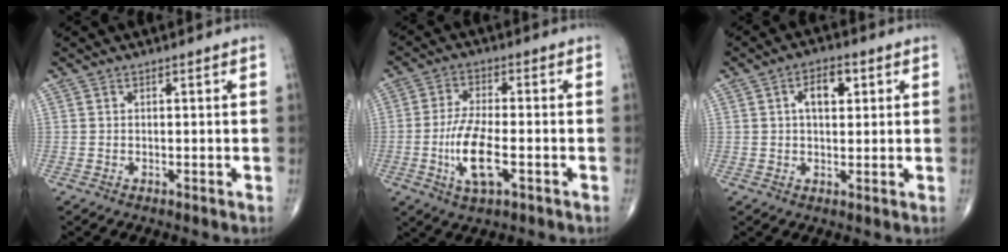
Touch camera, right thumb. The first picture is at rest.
{"total": 9.5, "force": [-2.6, 3.4, 8.4], "torque": [-0.171, 0.007, -0.047]}
{"total": 5.7, "force": [1.6, 3.1, 4.5], "torque": [-0.060, 0.005, 0.023]}